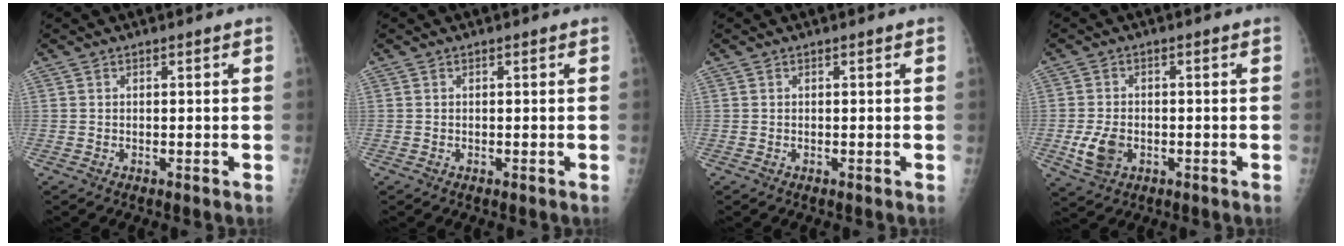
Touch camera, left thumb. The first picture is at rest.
{"total": 0.0}
{"total": 0.0}
{"total": 5.7, "force": [-1.5, 4.0, 3.8], "torque": [-0.070, -0.002, -0.024]}